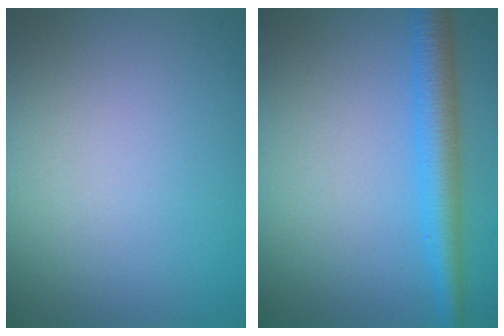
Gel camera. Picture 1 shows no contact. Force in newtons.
{"total": 3.7, "press": 3.7, "slide": 0.0}